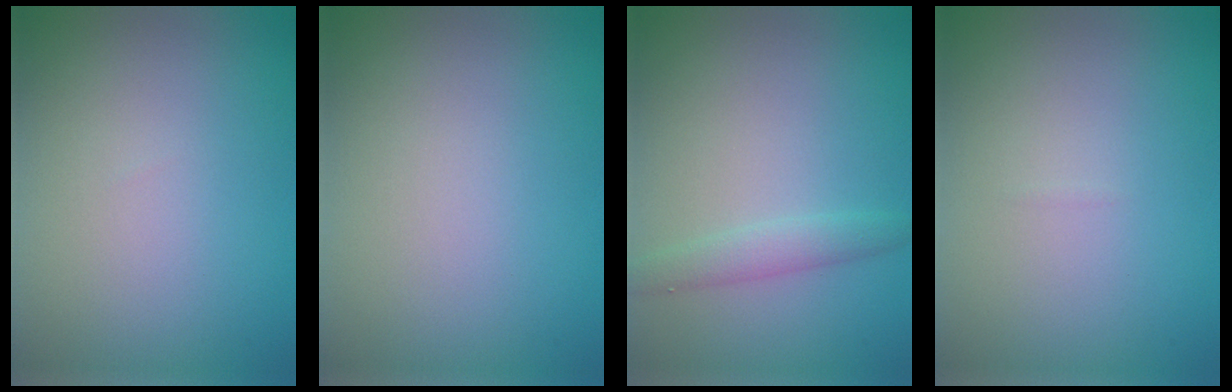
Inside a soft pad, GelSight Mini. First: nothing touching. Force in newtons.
{"total": 0.0}
{"total": 1.9, "press": 1.9, "slide": 0.1}
{"total": 0.0}